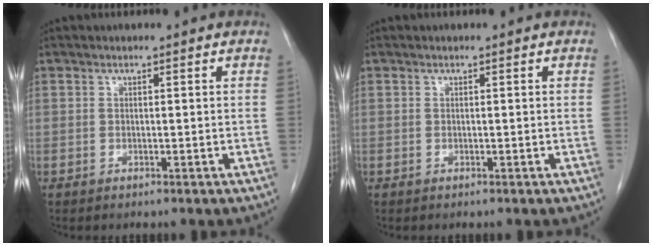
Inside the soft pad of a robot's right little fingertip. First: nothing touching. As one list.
[{"total": 0.0}]